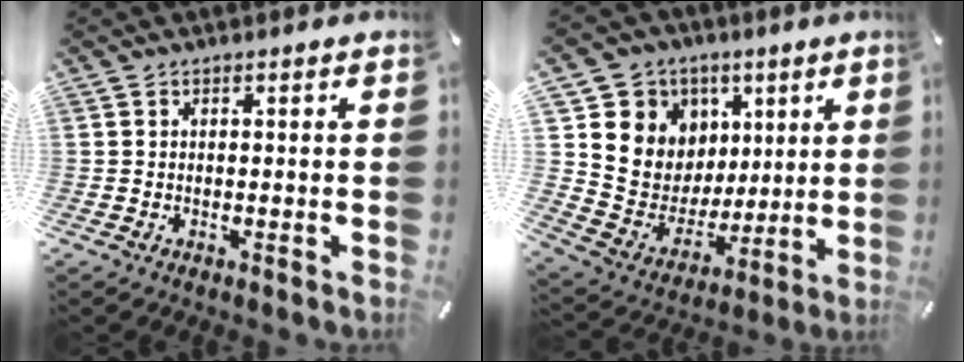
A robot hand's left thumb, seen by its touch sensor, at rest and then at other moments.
{"total": 11.9, "force": [3.4, 11.4, 0.3], "torque": [-0.009, -0.042, 0.083]}